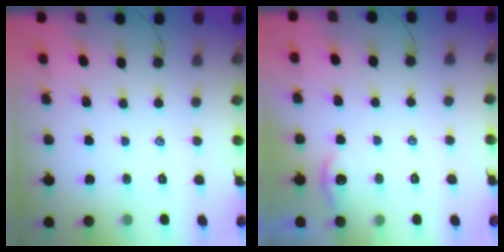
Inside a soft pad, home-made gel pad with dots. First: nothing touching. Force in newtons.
{"total": 1.5, "press": 1.5, "slide": 0.2}